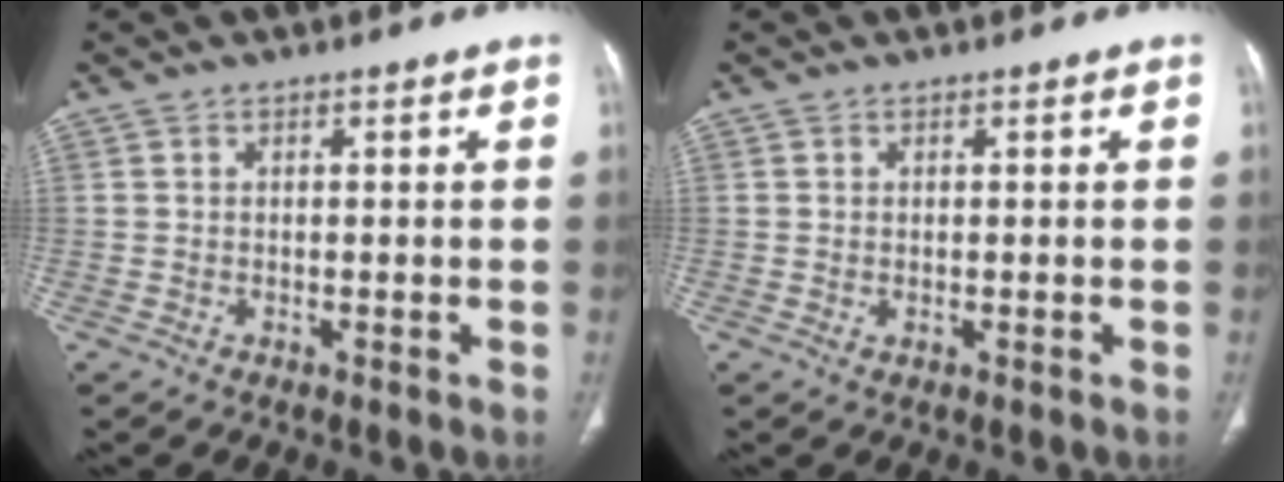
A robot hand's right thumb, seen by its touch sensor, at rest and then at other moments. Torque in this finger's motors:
{"motor_torque": [-0.41, 0.16, 0.11, 0.41, -0.01]}